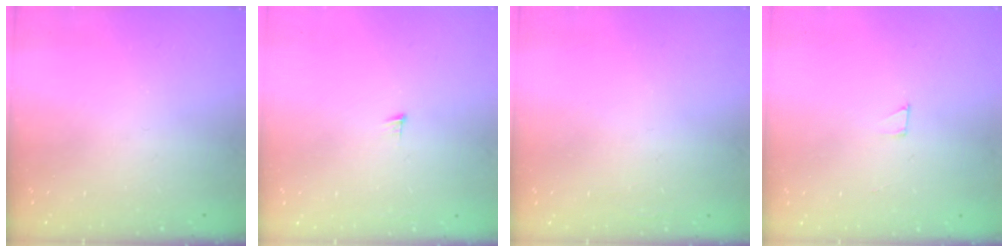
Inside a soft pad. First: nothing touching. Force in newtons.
{"total": 3.6, "press": 3.5, "slide": 0.3}
{"total": 1.8, "press": 1.7, "slide": 0.4}
{"total": 2.0, "press": 2.0, "slide": 0.0}